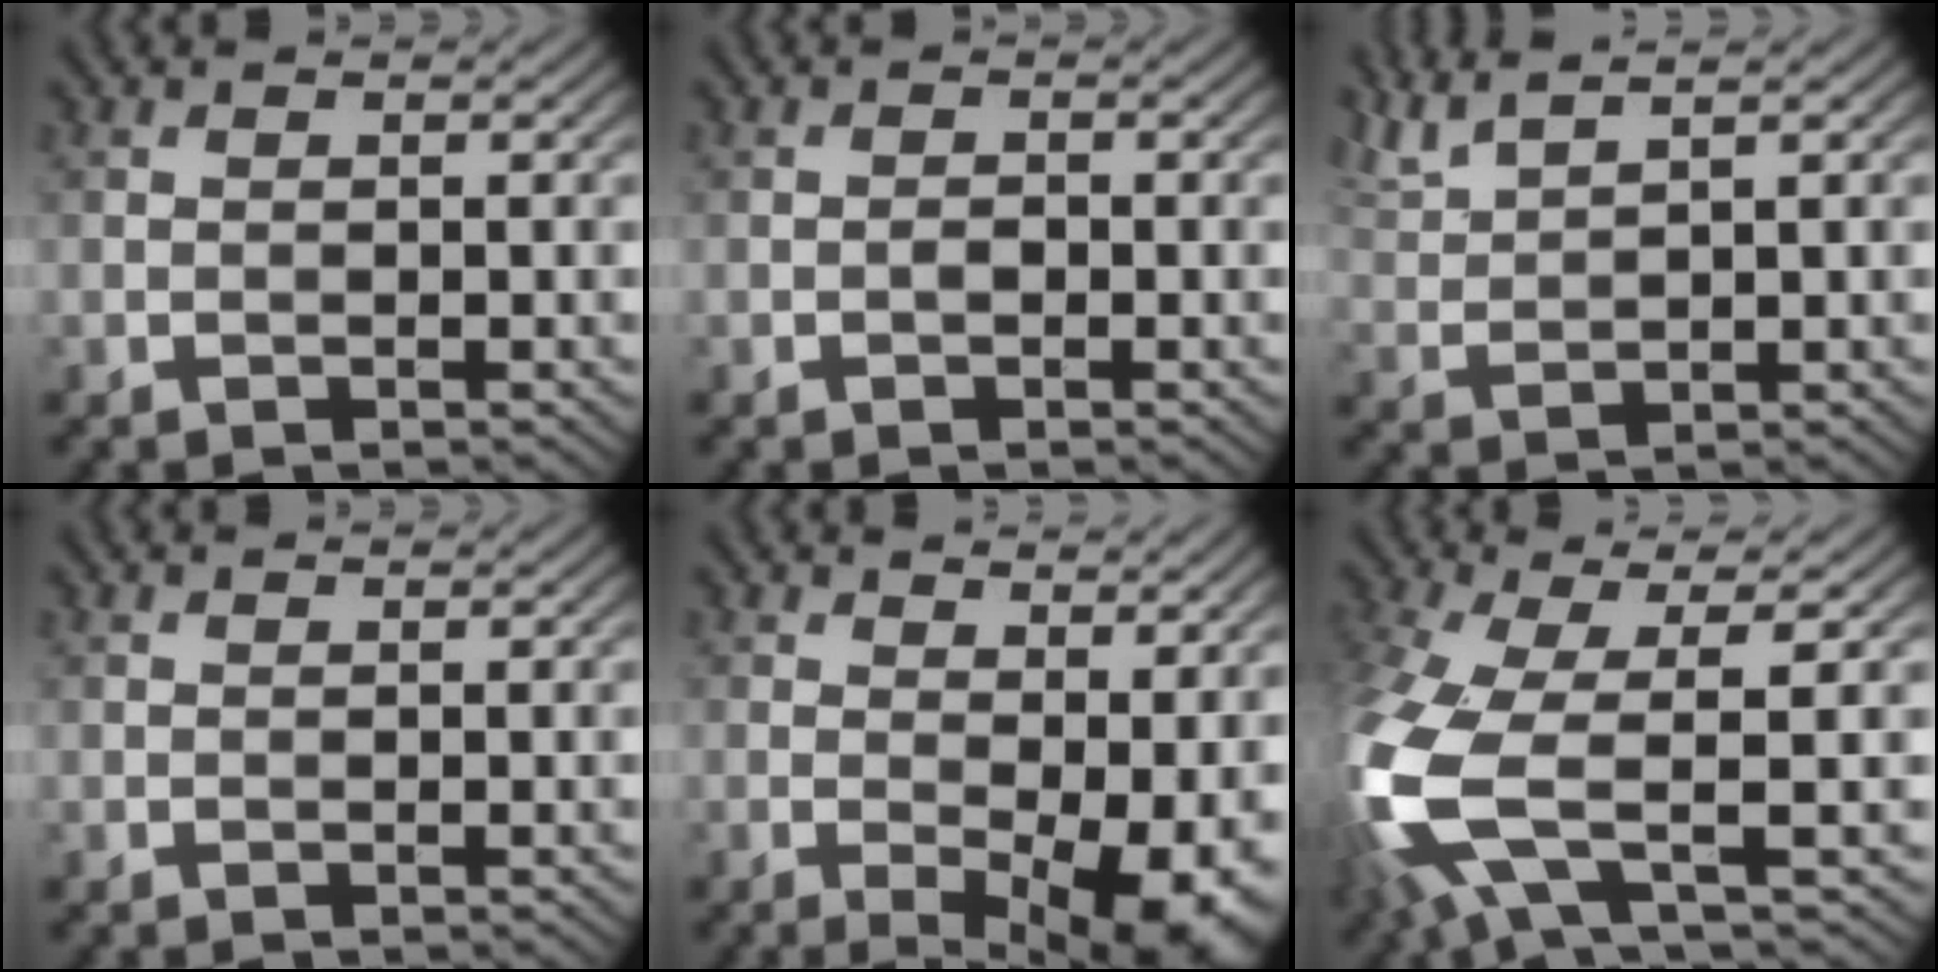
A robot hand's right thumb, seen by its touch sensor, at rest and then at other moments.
{"total": 0.9, "force": [-0.4, 0.5, 0.6], "torque": [-0.011, 0.002, -0.009]}
{"total": 4.8, "force": [3.9, 0.8, 2.7], "torque": [-0.067, 0.017, 0.084]}
{"total": 0.0}
{"total": 9.9, "force": [-0.1, 4.2, 9.0], "torque": [-0.125, -0.007, 0.010]}
{"total": 11.3, "force": [-2.5, 3.8, 10.4], "torque": [-0.248, -0.021, -0.052]}